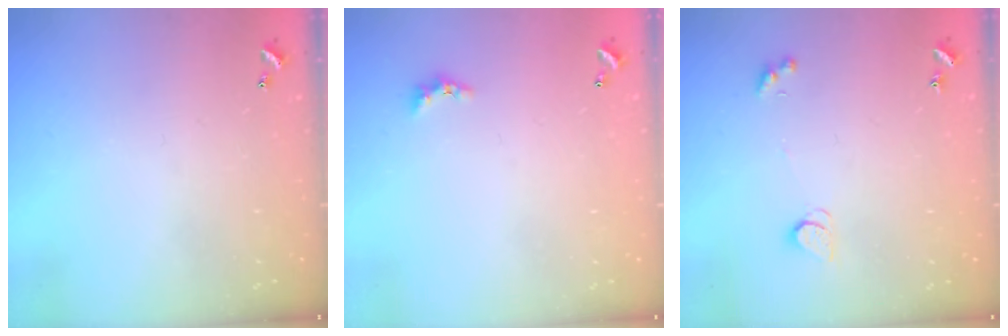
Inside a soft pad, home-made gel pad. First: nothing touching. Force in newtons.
{"total": 2.5, "press": 2.5, "slide": 0.6}
{"total": 2.3, "press": 2.2, "slide": 0.5}